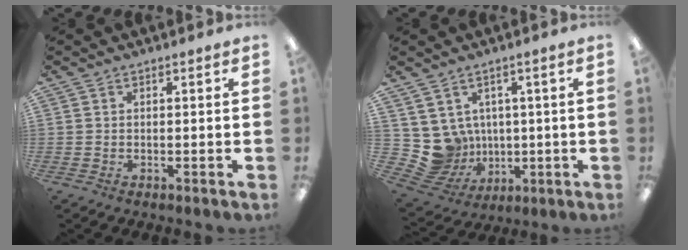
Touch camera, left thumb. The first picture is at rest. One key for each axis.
{"total": 8.2, "fx": 1.8, "fy": 7.9, "fz": 1.3, "tx": -0.077, "ty": -0.026, "tz": 0.046}